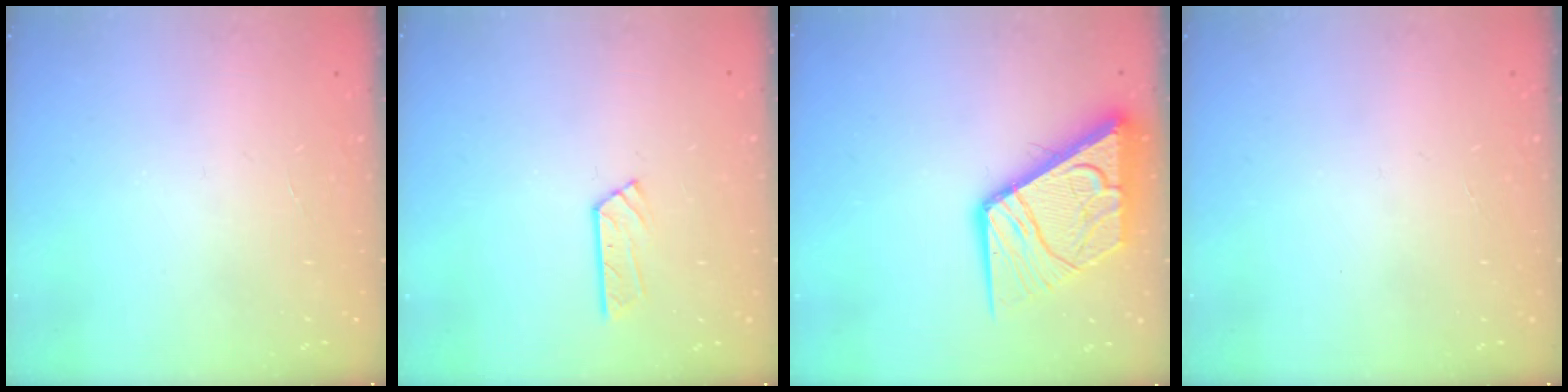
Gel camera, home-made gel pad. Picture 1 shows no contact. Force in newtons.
{"total": 3.2, "press": 3.2, "slide": 0.4}
{"total": 15.4, "press": 15.3, "slide": 1.7}
{"total": 0.0}